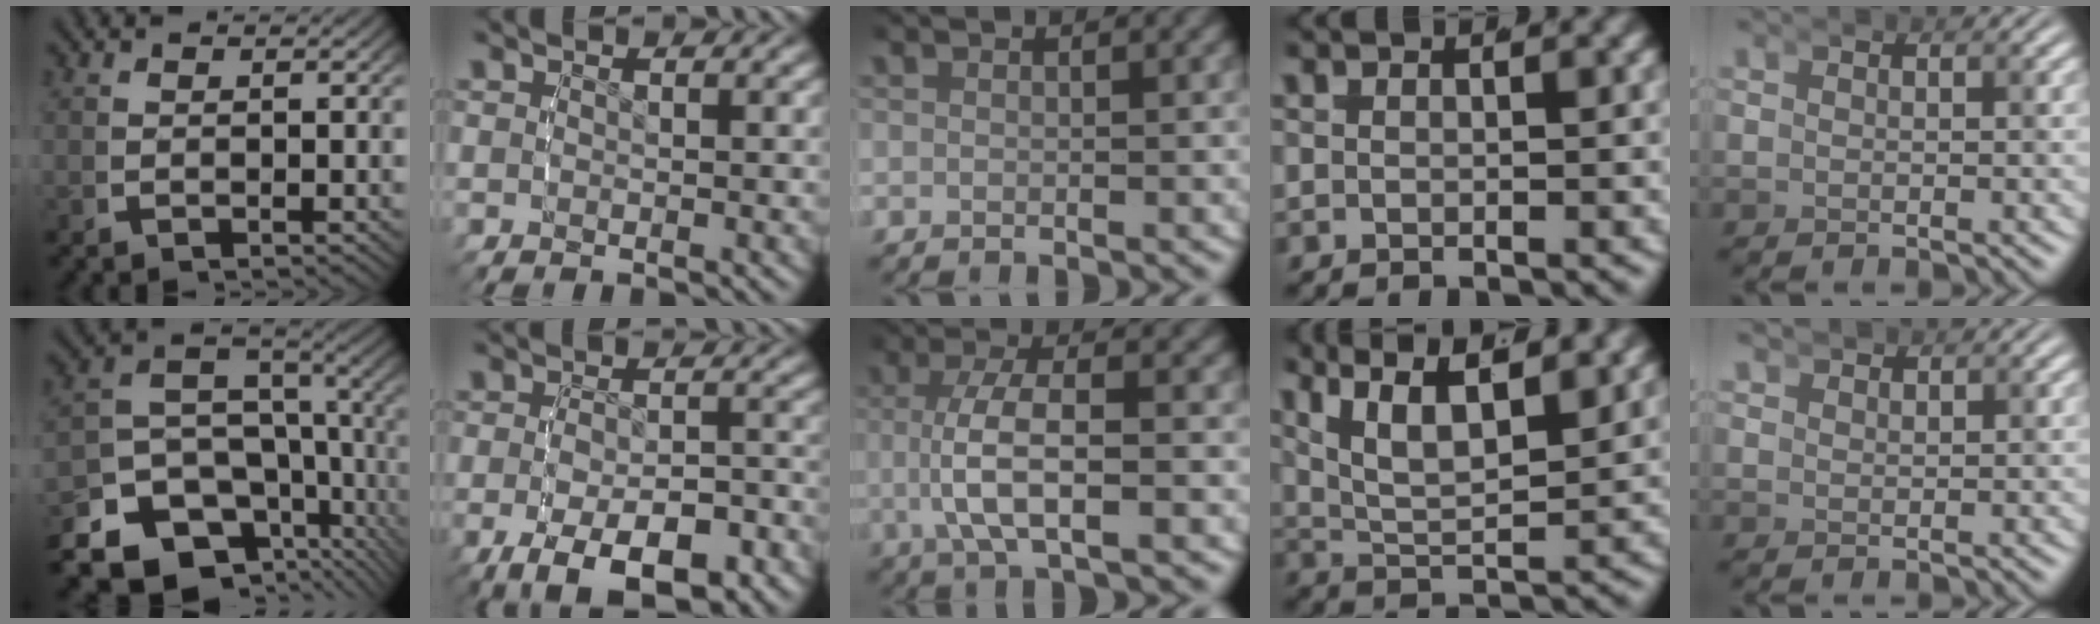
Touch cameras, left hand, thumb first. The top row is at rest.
{"thumb": {"total": 14.0, "force": [-4.1, 10.2, 8.7], "torque": [-0.151, -0.039, -0.059]}, "index": {"total": 9.0, "force": [-5.5, 4.1, 5.9], "torque": [-0.106, -0.033, -0.066]}, "middle": {"total": 5.1, "force": [-0.4, 1.6, 4.8], "torque": [-0.100, -0.001, -0.008]}, "ring": {"total": 9.0, "force": [3.0, 6.1, 5.9], "torque": [-0.126, -0.011, 0.040]}, "little": {"total": 1.4, "force": [1.3, 0.2, 0.2], "torque": [-0.007, 0.001, 0.025]}}